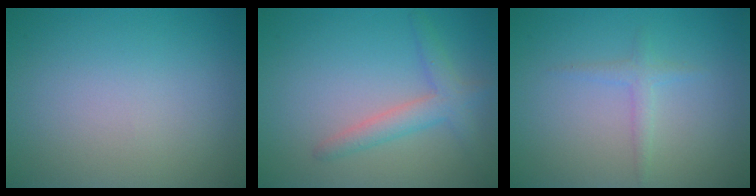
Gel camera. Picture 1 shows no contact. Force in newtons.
{"total": 2.7, "press": 2.7, "slide": 0.3}
{"total": 1.3, "press": 1.3, "slide": 0.0}